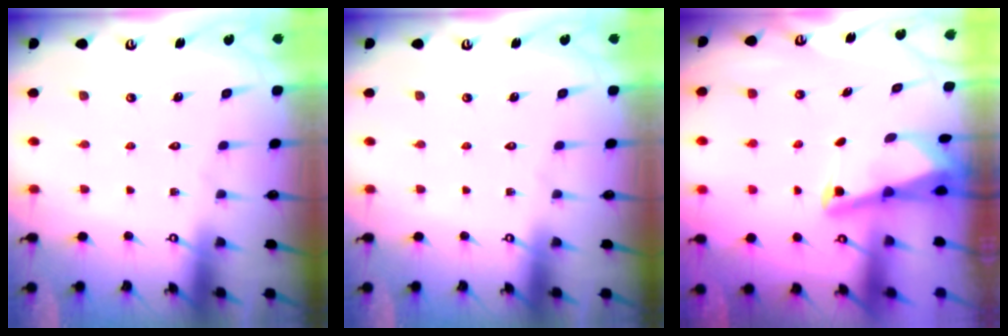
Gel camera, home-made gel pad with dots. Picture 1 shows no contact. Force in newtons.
{"total": 0.0}
{"total": 2.5, "press": 2.4, "slide": 0.6}